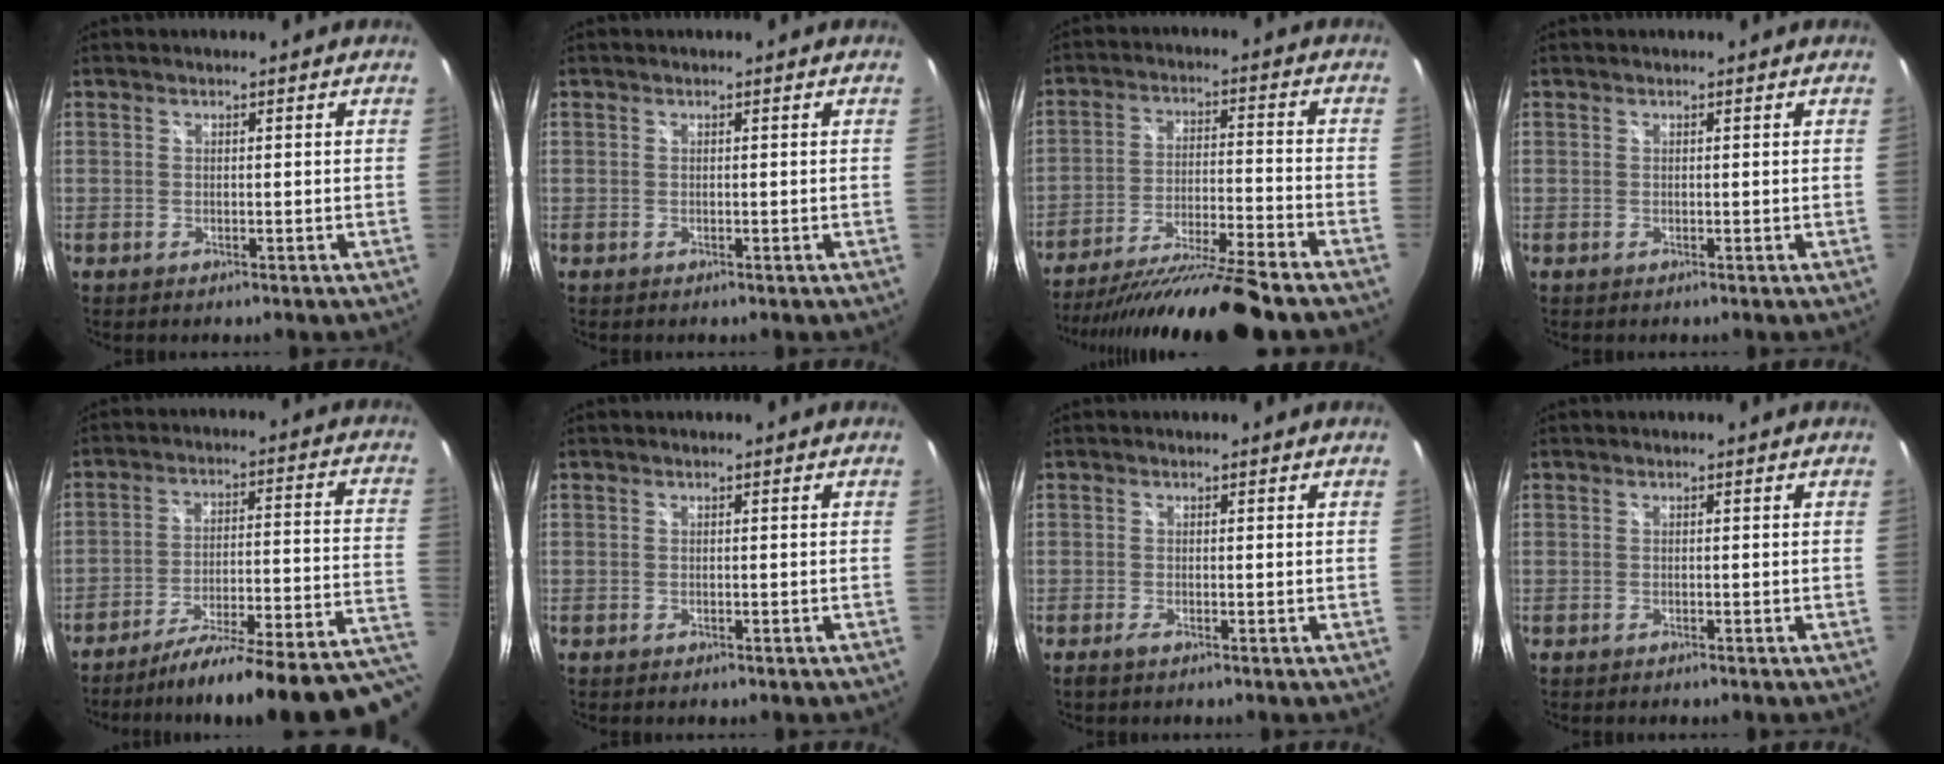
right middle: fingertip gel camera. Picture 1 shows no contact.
{"total": 0.0}
{"total": 18.9, "force": [-16.4, -0.8, 9.3], "torque": [-0.179, -0.036, -0.264]}
{"total": 0.0}
{"total": 25.1, "force": [-20.5, 0.7, 14.5], "torque": [-0.162, -0.043, -0.280]}
{"total": 0.7, "force": [-0.5, 0.3, 0.3], "torque": [-0.007, 0.000, -0.006]}
{"total": 1.0, "force": [-0.7, 0.0, 0.8], "torque": [-0.016, -0.003, -0.015]}
{"total": 0.5, "force": [-0.5, 0.1, 0.2], "torque": [-0.003, 0.000, -0.007]}